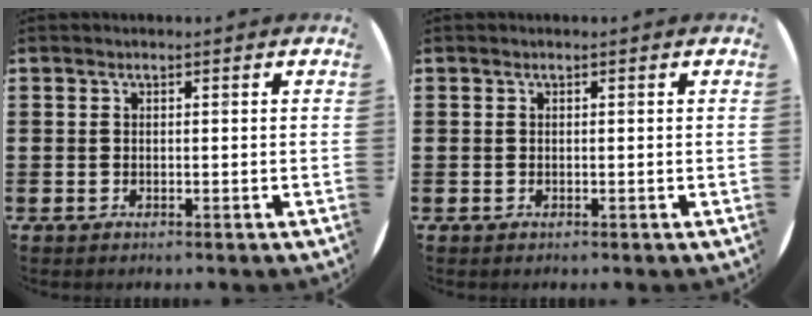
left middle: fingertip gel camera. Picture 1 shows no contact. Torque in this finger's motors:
{"motor_torque": [0.33, -0.28, 0.02, 0.02]}